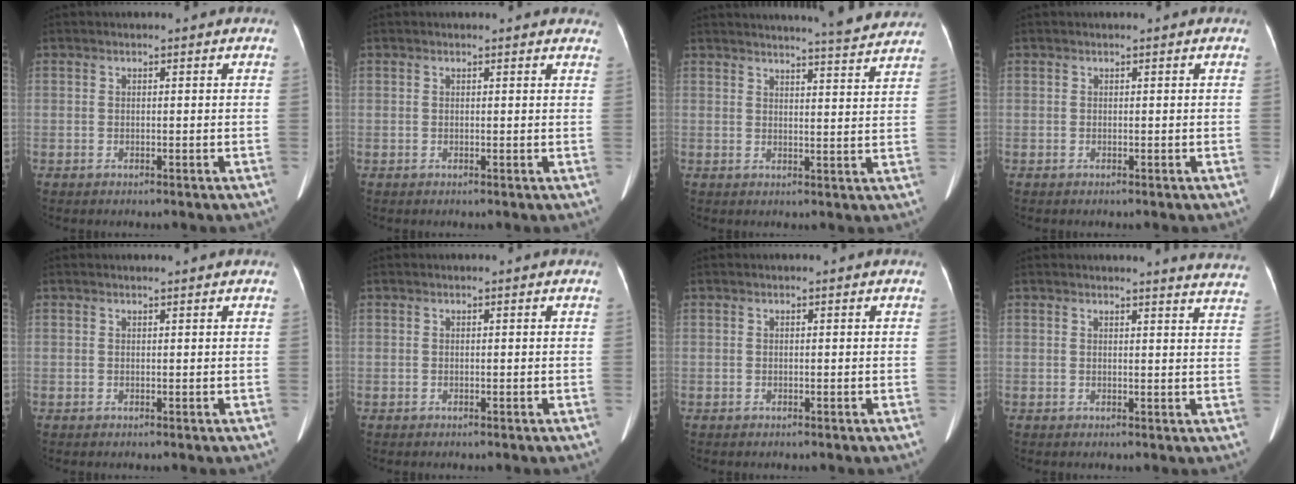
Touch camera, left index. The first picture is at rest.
{"total": 3.3, "force": [3.0, 1.1, 0.8], "torque": [-0.006, 0.008, 0.016]}
{"total": 10.2, "force": [9.7, -0.5, 3.0], "torque": [-0.046, -0.011, 0.107]}
{"total": 0.0}
{"total": 1.6, "force": [1.5, 0.1, 0.5], "torque": [-0.011, 0.014, 0.018]}
{"total": 0.0}
{"total": 0.0}
{"total": 9.5, "force": [9.4, -0.1, 1.5], "torque": [0.000, -0.058, 0.072]}